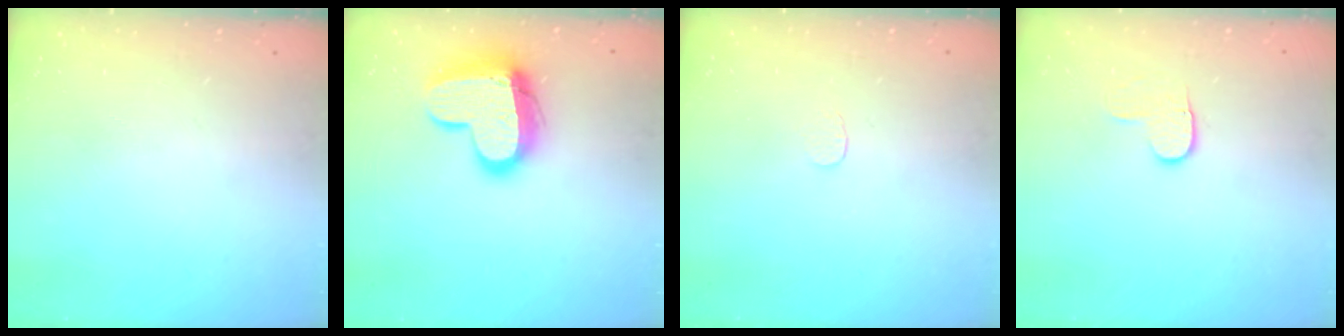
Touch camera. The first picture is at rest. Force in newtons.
{"total": 16.9, "press": 16.8, "slide": 1.4}
{"total": 2.6, "press": 2.6, "slide": 0.2}
{"total": 3.4, "press": 3.4, "slide": 0.3}